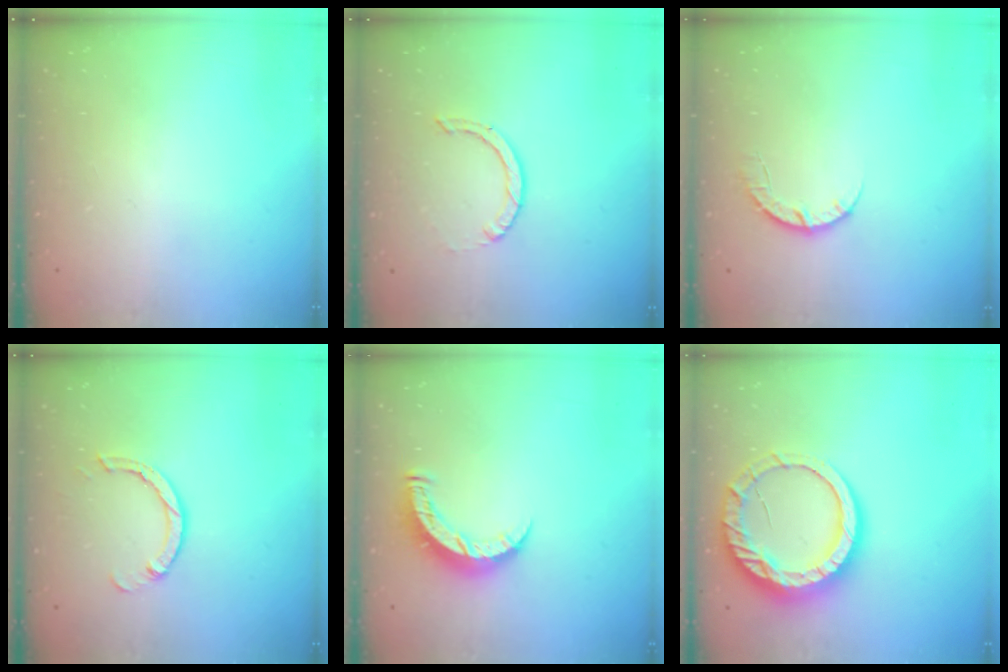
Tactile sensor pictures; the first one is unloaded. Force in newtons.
{"total": 0.9, "press": 0.9, "slide": 0.1}
{"total": 5.1, "press": 5.1, "slide": 0.7}
{"total": 3.6, "press": 3.6, "slide": 0.2}
{"total": 7.7, "press": 7.7, "slide": 0.3}
{"total": 16.2, "press": 16.1, "slide": 1.2}